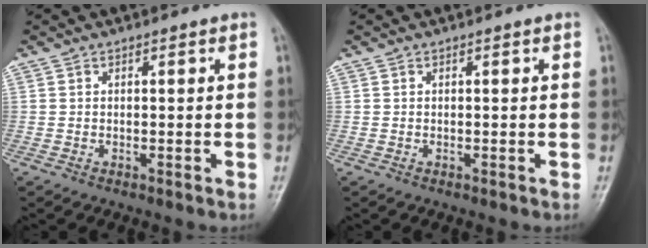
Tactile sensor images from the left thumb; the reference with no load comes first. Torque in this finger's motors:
{"motor_torque": [-0.05, 0.07, -0.09, -0.12, 0.00]}